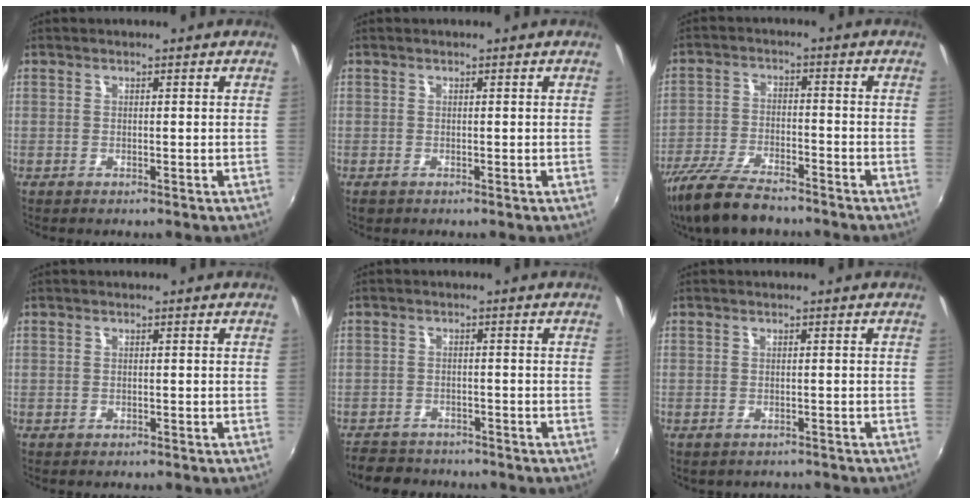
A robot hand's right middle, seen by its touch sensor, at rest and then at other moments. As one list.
[{"total": 0.7, "force": [-0.4, 0.6, 0.2], "torque": [-0.006, -0.004, -0.006]}, {"total": 14.4, "force": [-11.5, 4.4, 7.3], "torque": [-0.168, -0.027, -0.212]}, {"total": 0.8, "force": [-0.4, 0.7, 0.2], "torque": [-0.005, -0.001, -0.004]}, {"total": 7.4, "force": [-6.4, 3.3, 1.6], "torque": [-0.054, 0.000, -0.102]}, {"total": 2.3, "force": [-1.8, 1.2, 0.6], "torque": [-0.017, -0.010, -0.023]}]